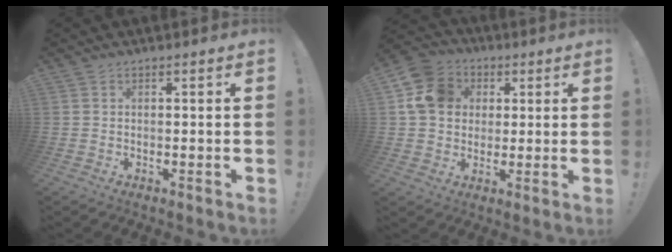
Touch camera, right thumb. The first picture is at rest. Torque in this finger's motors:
{"motor_torque": [0.74, 1.19, 0.31, -0.30, -0.03]}